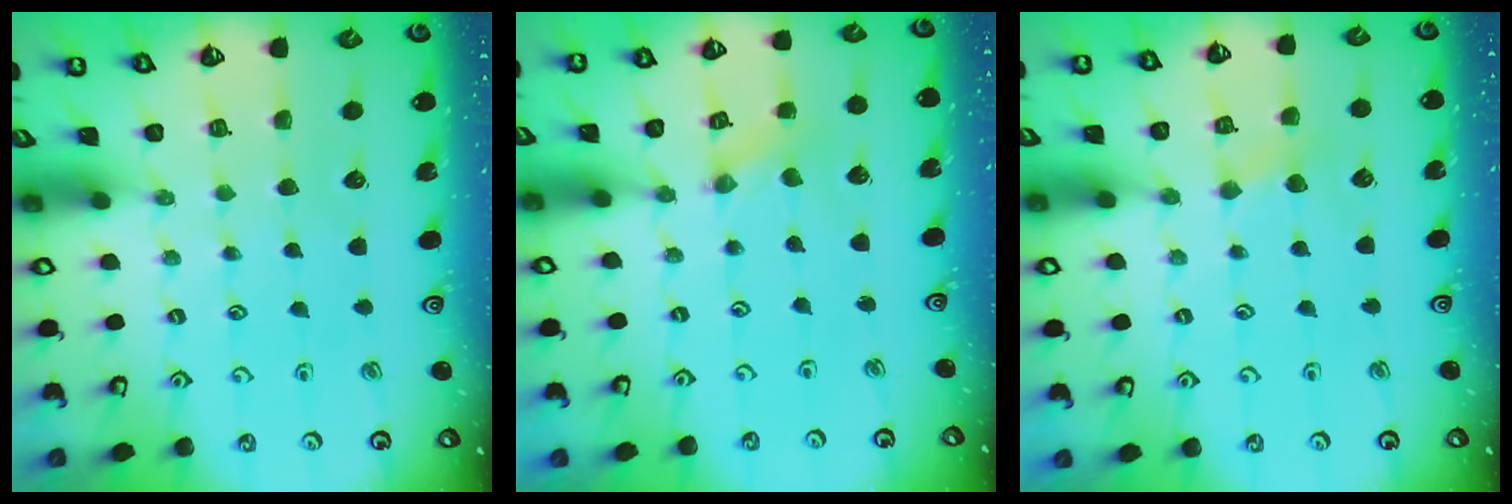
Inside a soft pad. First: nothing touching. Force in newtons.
{"total": 0.0}
{"total": 2.8, "press": 2.8, "slide": 0.3}